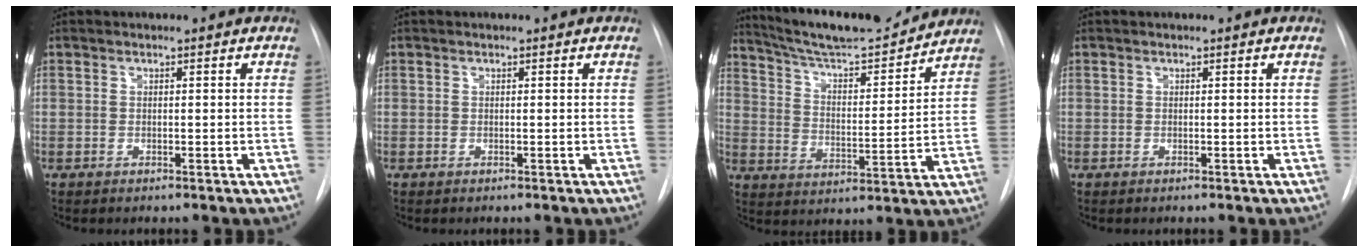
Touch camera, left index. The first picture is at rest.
{"total": 0.0}
{"total": 16.4, "force": [15.1, 1.8, 6.2], "torque": [-0.105, -0.010, 0.237]}
{"total": 0.0}